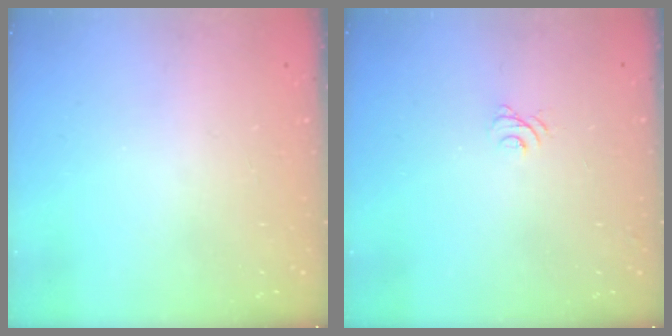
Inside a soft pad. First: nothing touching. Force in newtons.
{"total": 6.4, "press": 6.4, "slide": 0.6}